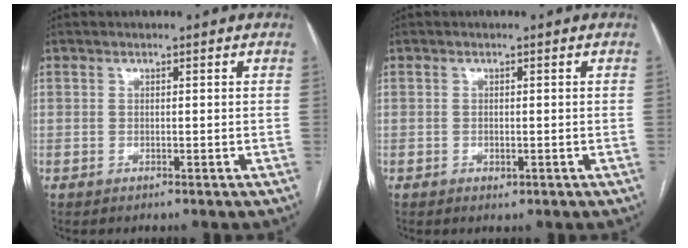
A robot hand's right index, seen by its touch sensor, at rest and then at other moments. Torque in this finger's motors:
{"motor_torque": [0.28, 0.09, 0.02, 0.01]}